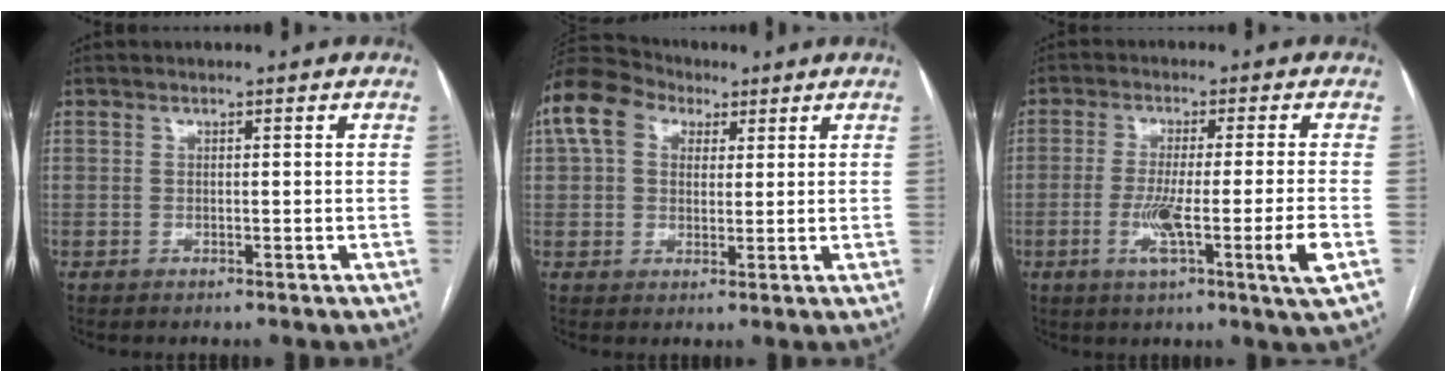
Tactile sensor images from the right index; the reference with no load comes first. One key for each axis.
{"total": 9.6, "fx": 4.2, "fy": 6.8, "fz": 5.2, "tx": -0.119, "ty": 0.046, "tz": 0.073}
{"total": 9.8, "fx": -3.0, "fy": -1.1, "fz": 9.2, "tx": -0.164, "ty": -0.023, "tz": -0.052}